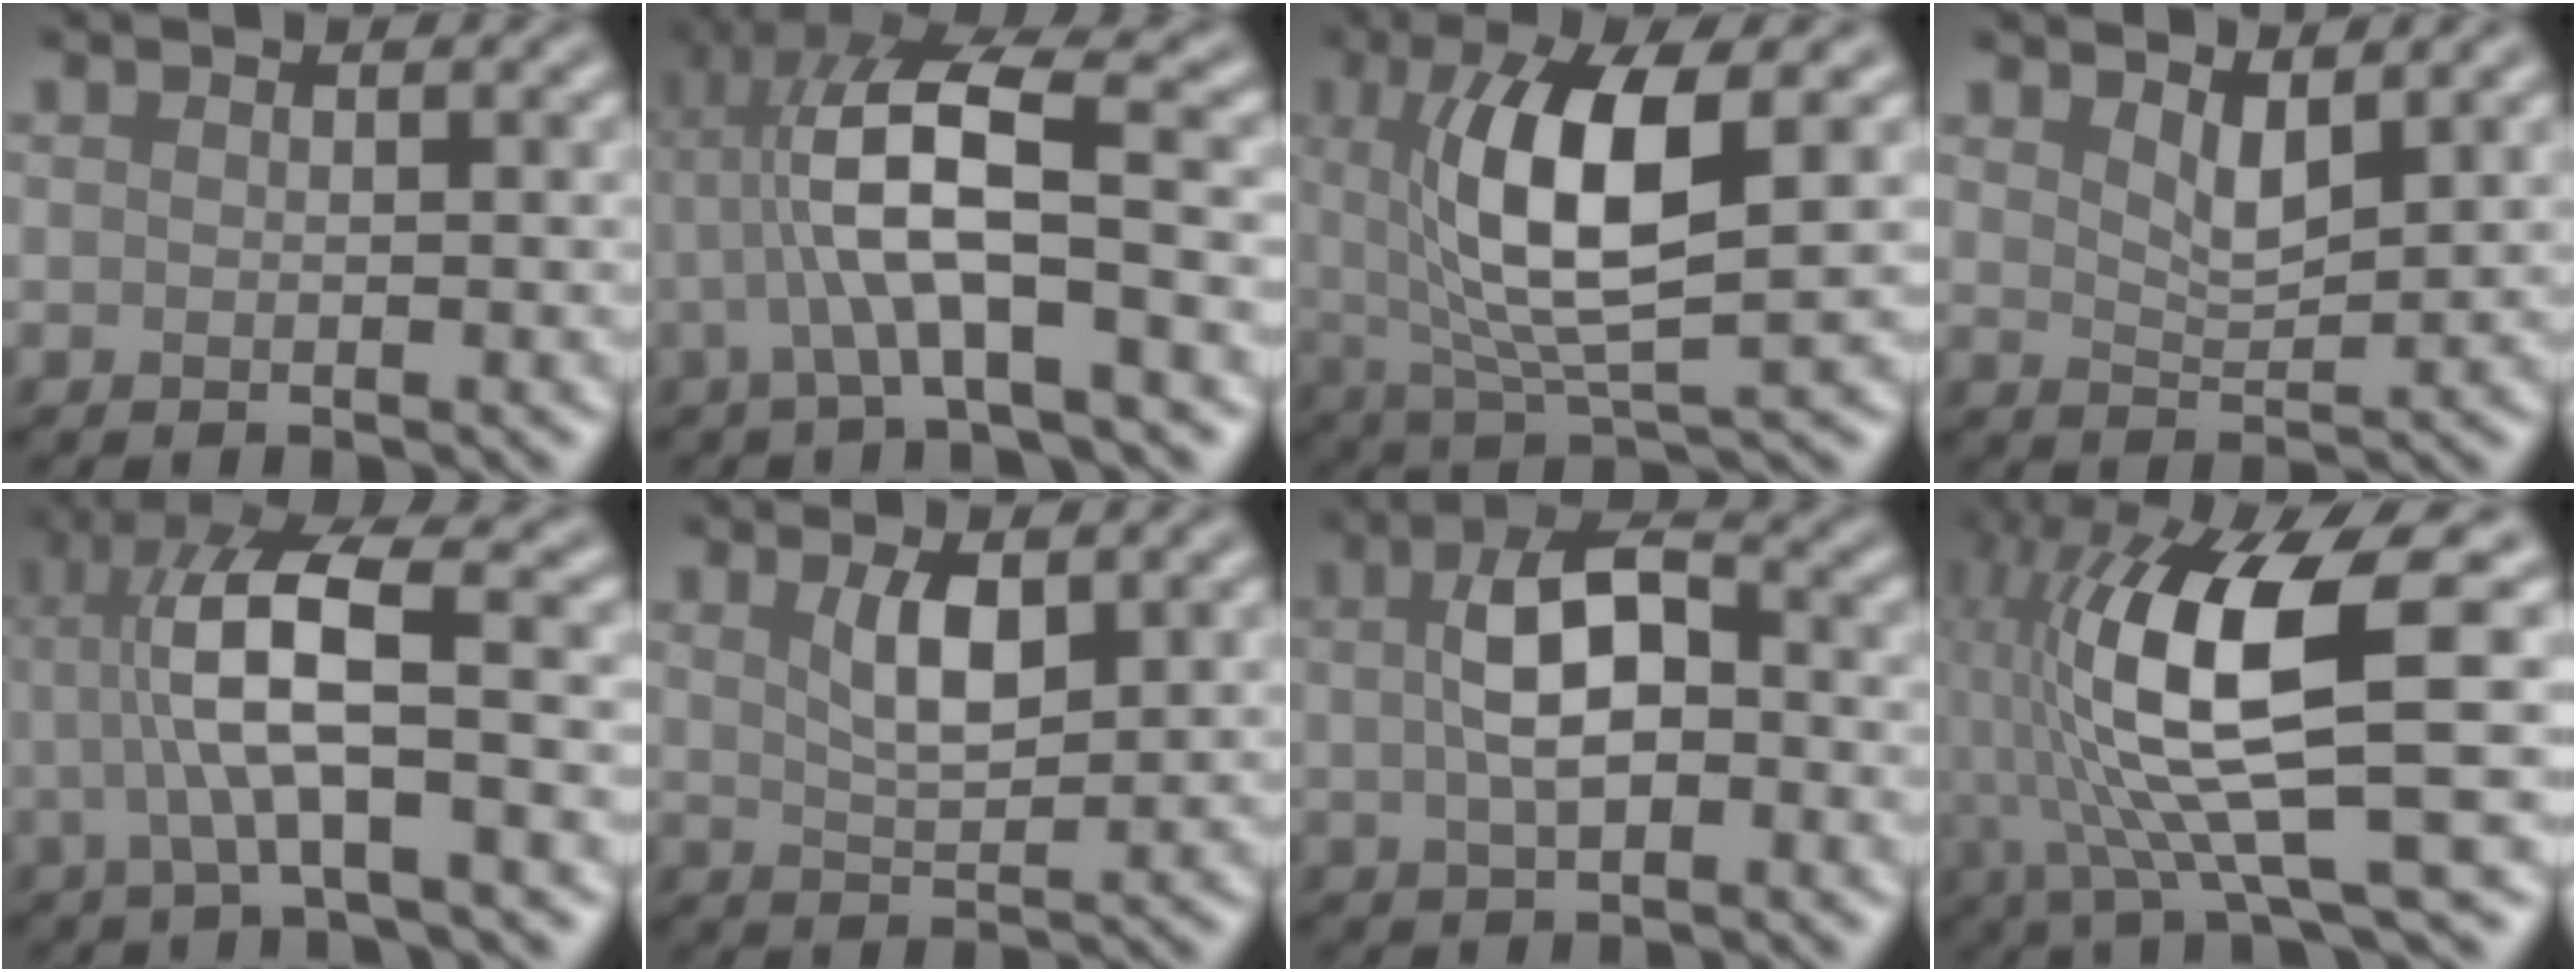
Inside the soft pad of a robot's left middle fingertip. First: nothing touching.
{"total": 8.1, "force": [-0.5, 1.9, 7.8], "torque": [-0.150, 0.020, -0.014]}
{"total": 9.2, "force": [1.7, 2.7, 8.6], "torque": [-0.153, -0.005, 0.034]}
{"total": 2.5, "force": [1.7, 0.8, 1.7], "torque": [-0.034, -0.010, 0.032]}
{"total": 7.4, "force": [0.0, 1.6, 7.2], "torque": [-0.139, 0.016, -0.002]}
{"total": 3.2, "force": [1.4, 1.1, 2.6], "torque": [-0.052, -0.002, 0.029]}
{"total": 5.8, "force": [0.4, 2.9, 5.1], "torque": [-0.093, 0.012, 0.002]}
{"total": 13.0, "force": [1.0, 3.1, 12.6], "torque": [-0.240, -0.004, 0.024]}